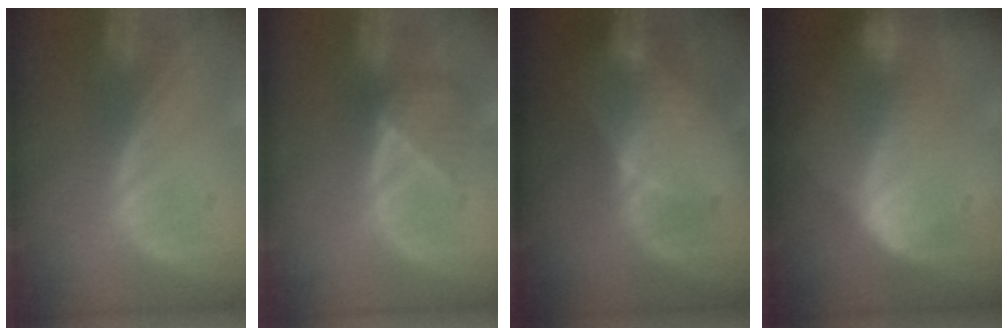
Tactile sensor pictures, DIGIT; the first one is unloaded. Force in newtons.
{"total": 3.5, "press": 3.5, "slide": 0.4}
{"total": 5.2, "press": 5.1, "slide": 1.3}
{"total": 6.8, "press": 6.6, "slide": 1.5}